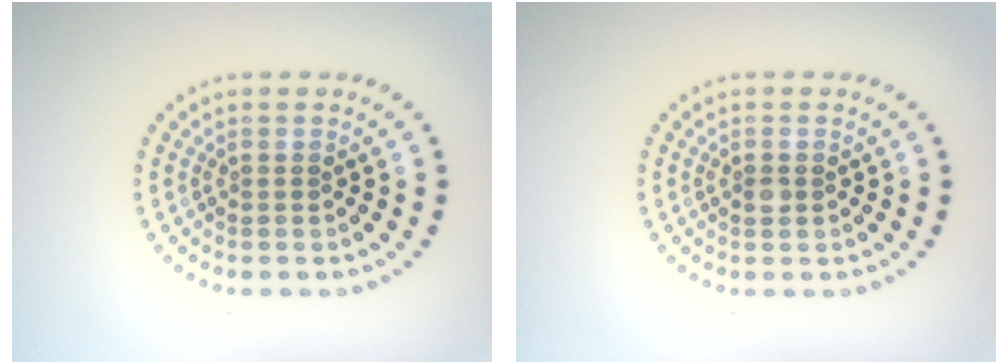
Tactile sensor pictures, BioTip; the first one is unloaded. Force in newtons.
{"total": 0.8, "press": 0.8, "slide": 0.1}